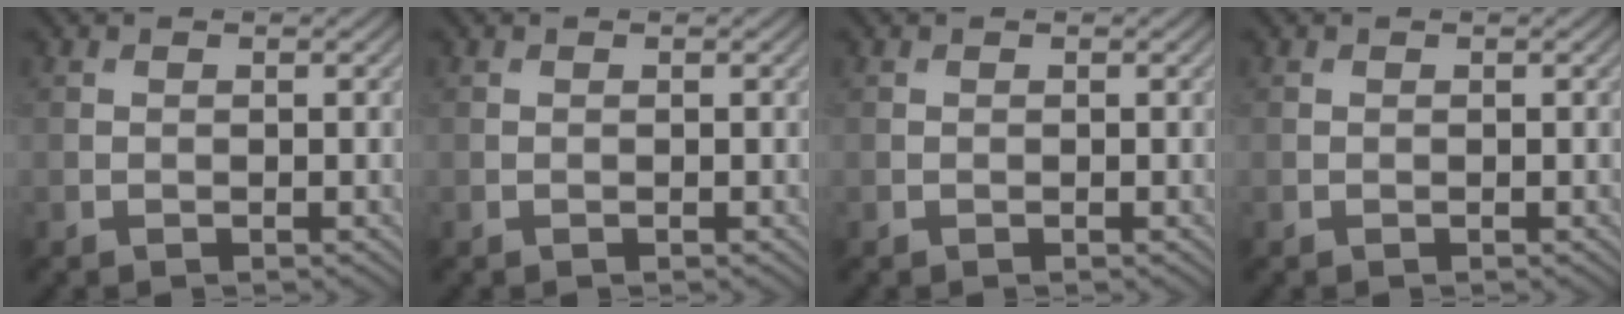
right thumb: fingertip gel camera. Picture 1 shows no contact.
{"total": 0.0}
{"total": 0.0}
{"total": 0.0}